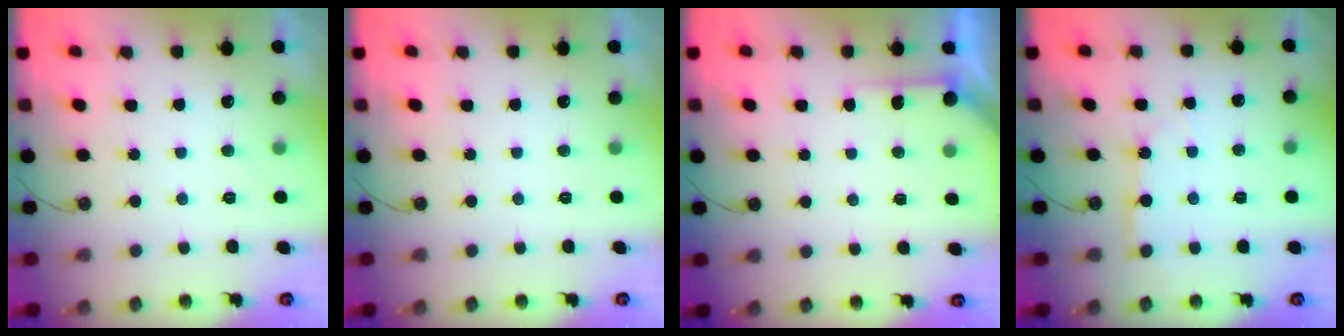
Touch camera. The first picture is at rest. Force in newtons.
{"total": 0.0}
{"total": 4.9, "press": 4.8, "slide": 0.7}
{"total": 3.0, "press": 3.0, "slide": 0.4}